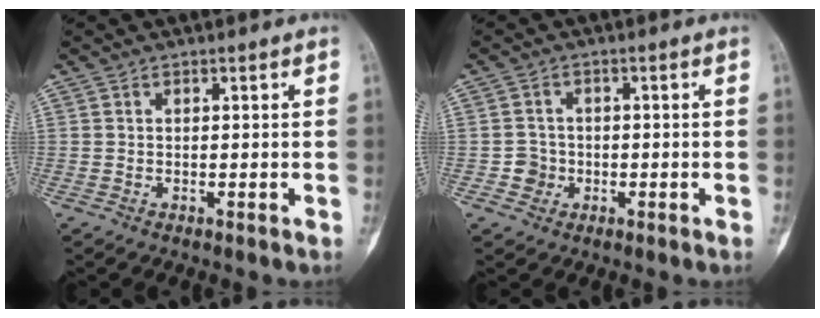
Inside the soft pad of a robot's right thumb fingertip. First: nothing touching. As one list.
[{"total": 2.8, "force": [-0.8, 2.6, 0.3], "torque": [0.011, 0.010, -0.018]}]